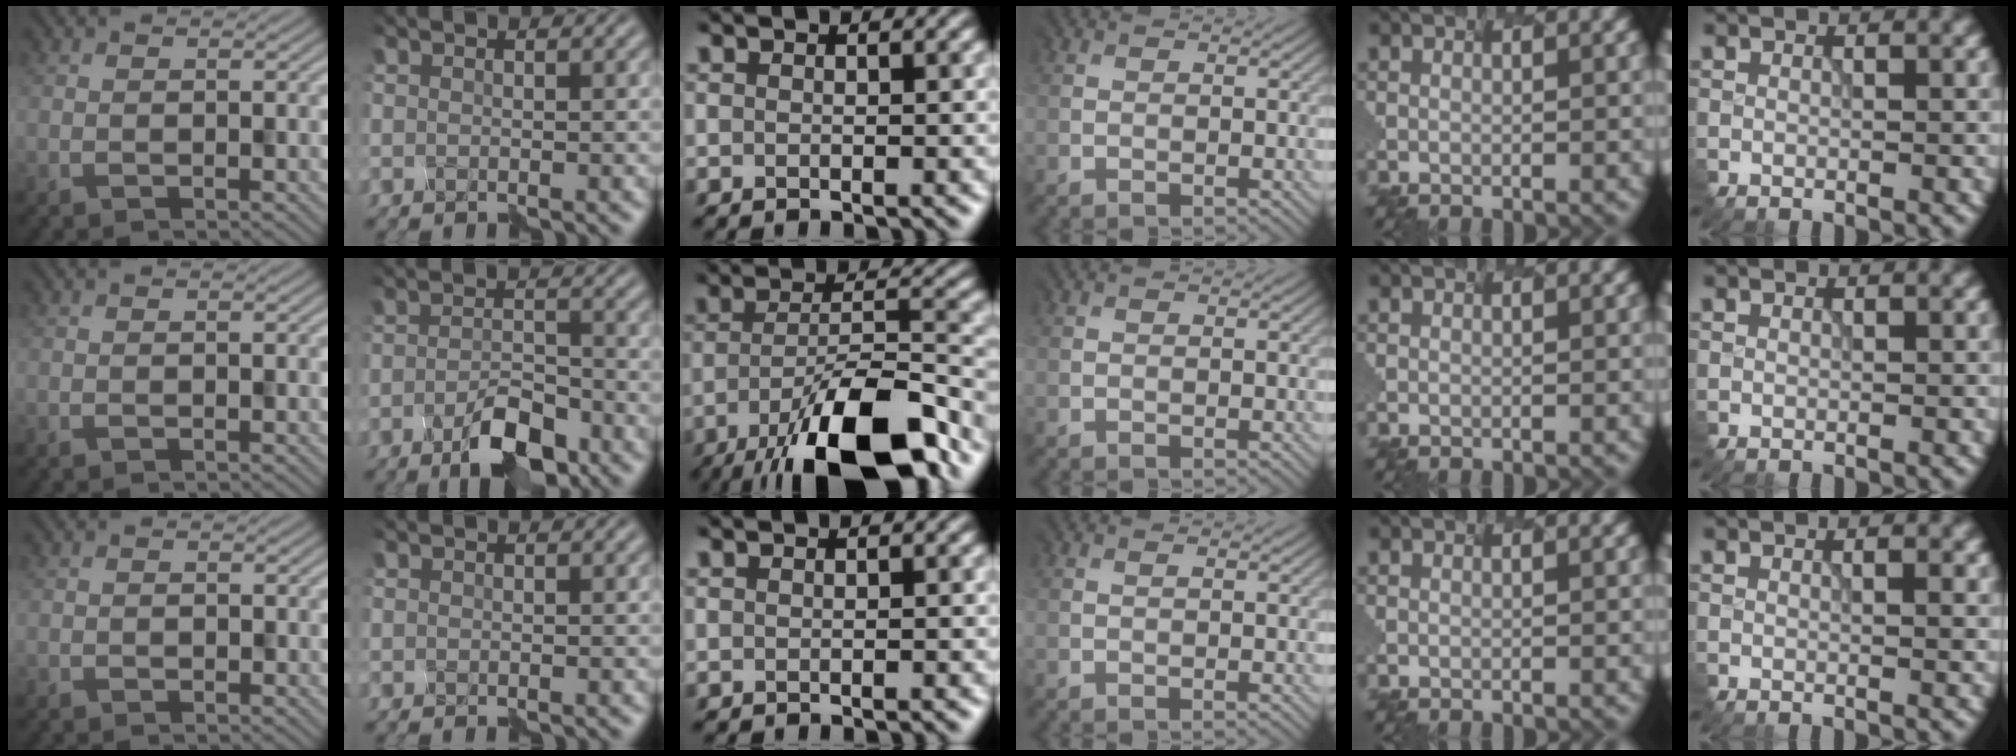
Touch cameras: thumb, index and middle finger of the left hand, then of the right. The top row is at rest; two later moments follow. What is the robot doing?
{"motion": "disassemble", "object": "markers"}